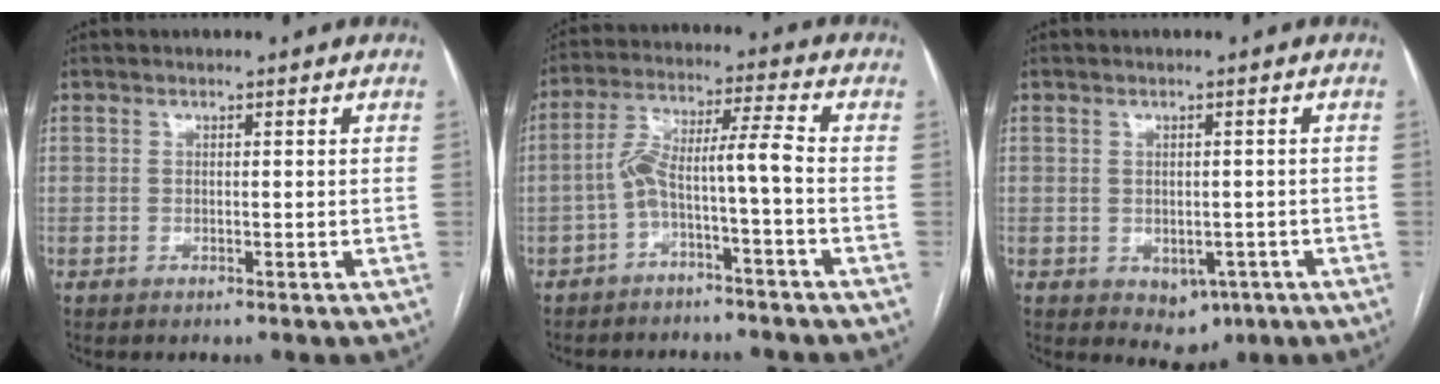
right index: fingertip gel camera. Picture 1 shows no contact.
{"total": 7.0, "force": [-2.8, -0.2, 6.4], "torque": [-0.118, 0.041, -0.048]}
{"total": 4.2, "force": [-1.5, 3.0, 2.4], "torque": [-0.025, 0.000, -0.005]}